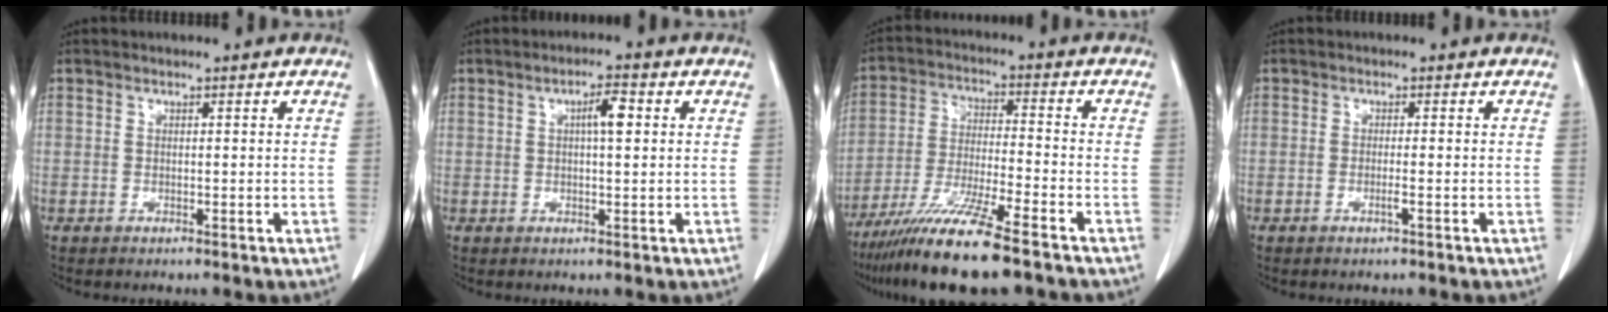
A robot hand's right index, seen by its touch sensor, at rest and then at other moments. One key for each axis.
{"total": 3.6, "fx": 0.9, "fy": 0.7, "fz": 3.4, "tx": -0.057, "ty": 0.006, "tz": 0.013}
{"total": 13.7, "fx": -10.1, "fy": 0.1, "fz": 9.2, "tx": -0.176, "ty": -0.042, "tz": -0.179}
{"total": 1.0, "fx": -0.4, "fy": -0.2, "fz": 0.9, "tx": -0.016, "ty": 0.001, "tz": -0.006}